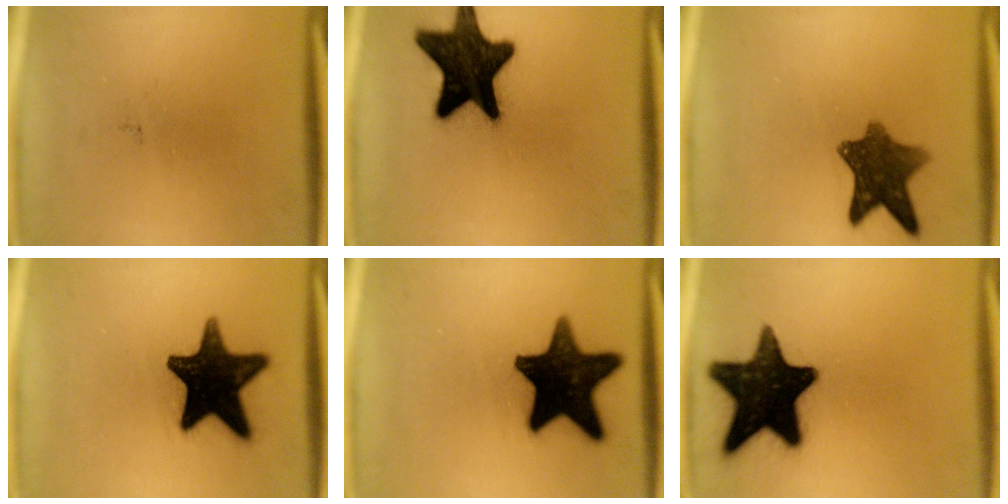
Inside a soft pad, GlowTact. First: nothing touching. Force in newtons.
{"total": 18.5}
{"total": 9.3}
{"total": 18.0}
{"total": 17.3}
{"total": 19.2}